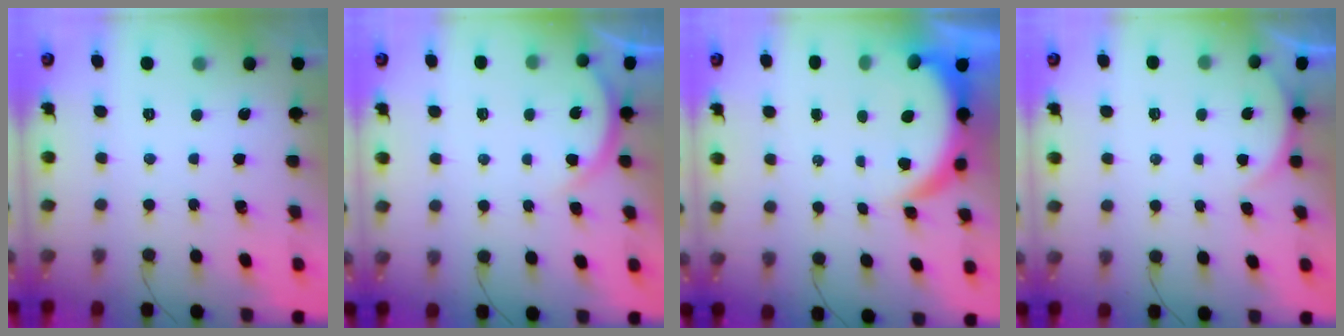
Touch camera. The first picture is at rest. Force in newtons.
{"total": 4.3, "press": 4.3, "slide": 0.5}
{"total": 6.4, "press": 6.4, "slide": 0.9}
{"total": 2.3, "press": 2.3, "slide": 0.5}